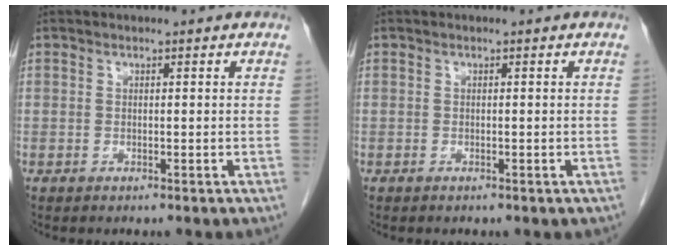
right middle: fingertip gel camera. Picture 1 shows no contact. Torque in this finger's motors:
{"motor_torque": [-0.01, -0.04, -0.05, -0.02]}